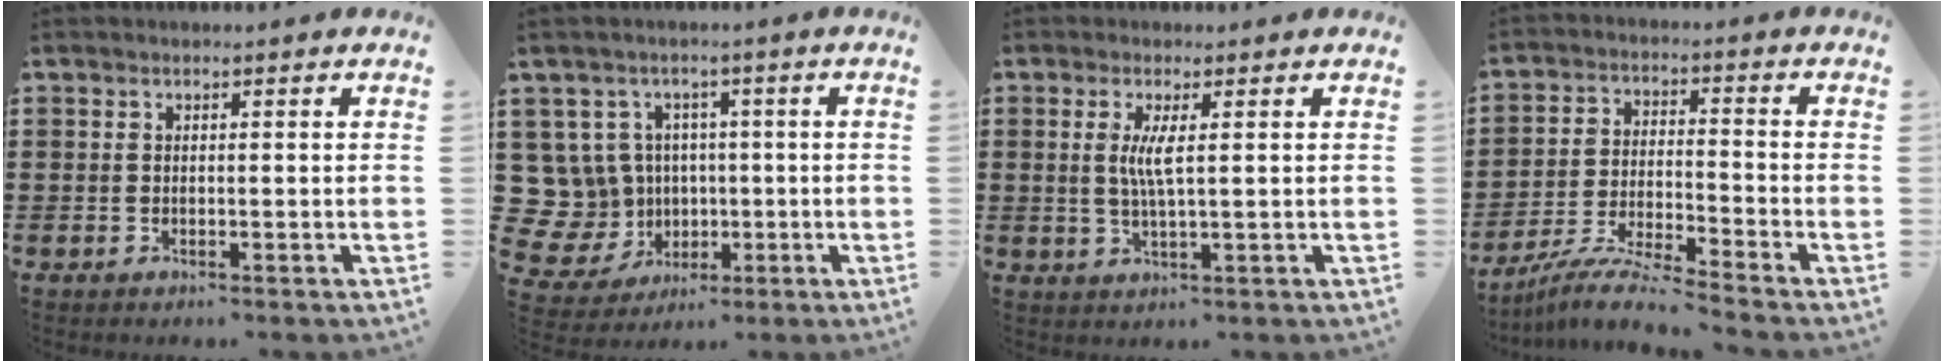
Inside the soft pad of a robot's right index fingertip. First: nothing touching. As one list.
[{"total": 9.0, "force": [1.0, 8.7, 2.2], "torque": [-0.117, -0.011, 0.025]}, {"total": 3.8, "force": [0.8, 0.3, 3.7], "torque": [-0.074, -0.003, 0.012]}, {"total": 7.0, "force": [-6.6, -0.7, 2.1], "torque": [-0.046, -0.009, -0.131]}]